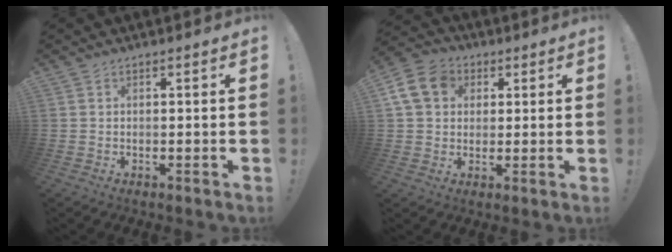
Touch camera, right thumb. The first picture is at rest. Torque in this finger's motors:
{"motor_torque": [1.21, 1.21, 0.14, 0.04, 0.00]}